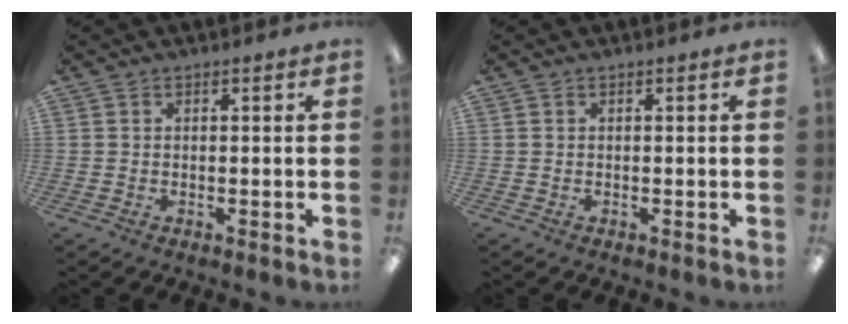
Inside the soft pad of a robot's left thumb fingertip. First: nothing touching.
{"total": 0.0}